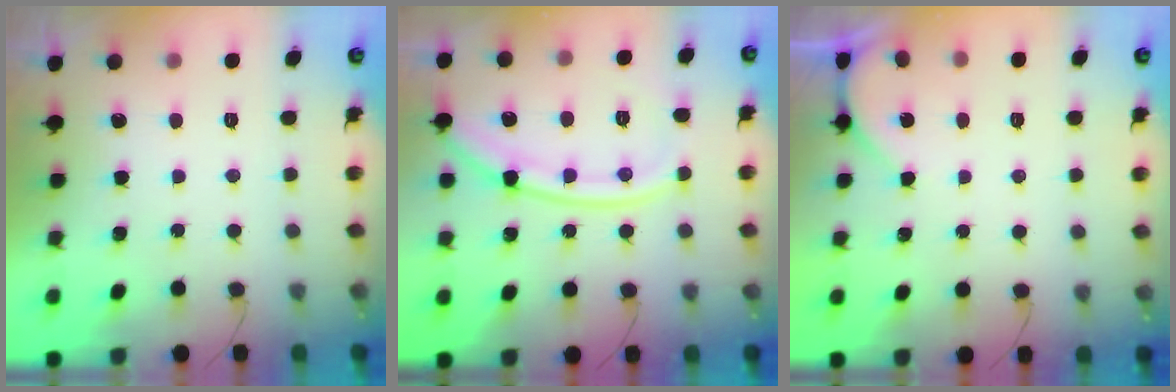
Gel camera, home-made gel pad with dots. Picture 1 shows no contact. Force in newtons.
{"total": 14.4, "press": 14.4, "slide": 1.0}
{"total": 1.3, "press": 1.3, "slide": 0.3}